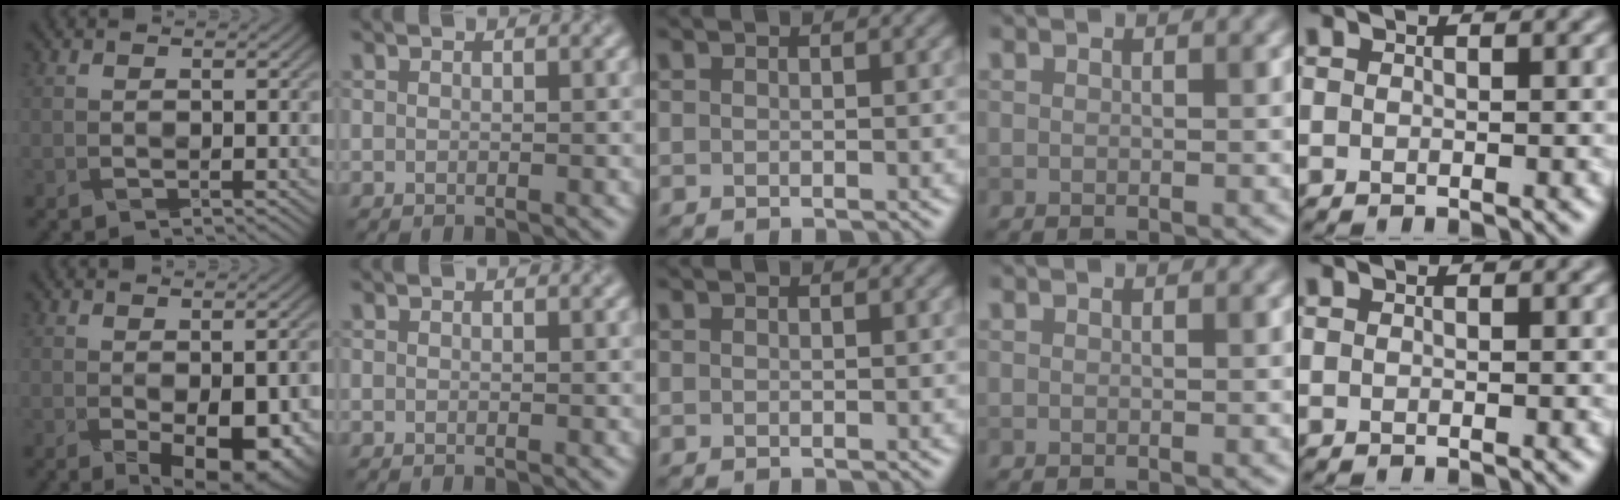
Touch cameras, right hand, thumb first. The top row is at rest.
{"thumb": {"total": 9.3, "force": [-3.0, 4.2, 7.8], "torque": [-0.101, -0.017, -0.017]}}